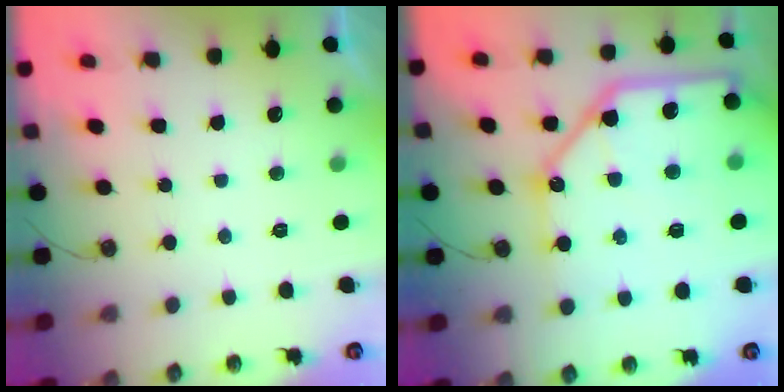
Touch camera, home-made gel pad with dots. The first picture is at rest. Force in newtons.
{"total": 21.5, "press": 21.3, "slide": 2.4}